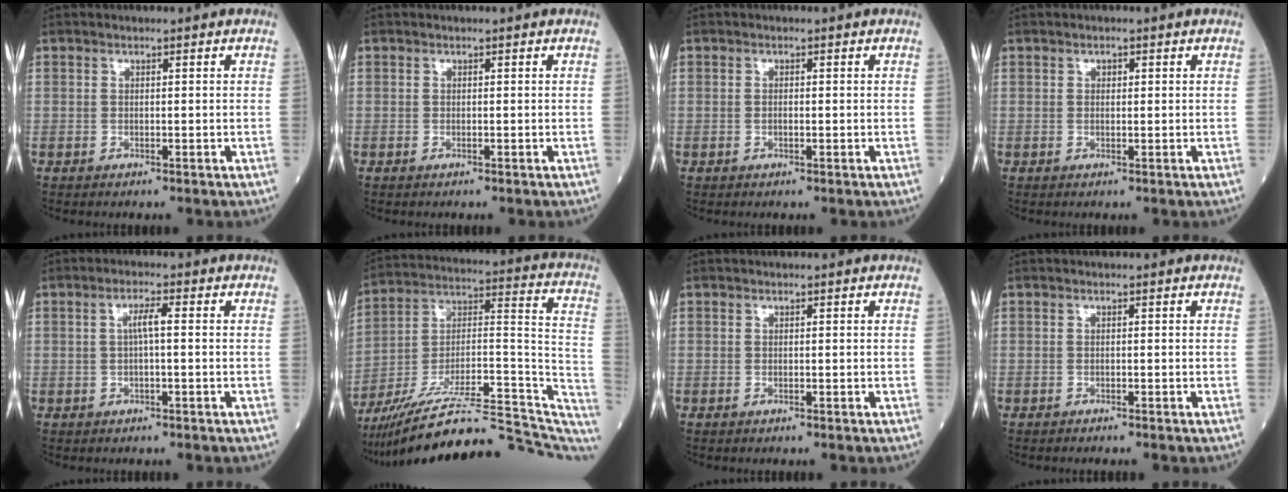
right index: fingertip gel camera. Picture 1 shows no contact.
{"total": 0.0}
{"total": 0.8, "force": [-0.1, 0.3, 0.7], "torque": [-0.015, 0.000, -0.003]}
{"total": 0.8, "force": [0.3, 0.5, 0.6], "torque": [-0.011, 0.000, 0.004]}
{"total": 2.7, "force": [0.1, 0.2, 2.6], "torque": [-0.051, 0.004, 0.002]}
{"total": 28.4, "force": [-23.8, 5.0, 14.7], "torque": [-0.167, 0.024, -0.353]}
{"total": 0.0}
{"total": 0.8, "force": [-0.8, 0.0, 0.3], "torque": [-0.002, 0.000, -0.012]}